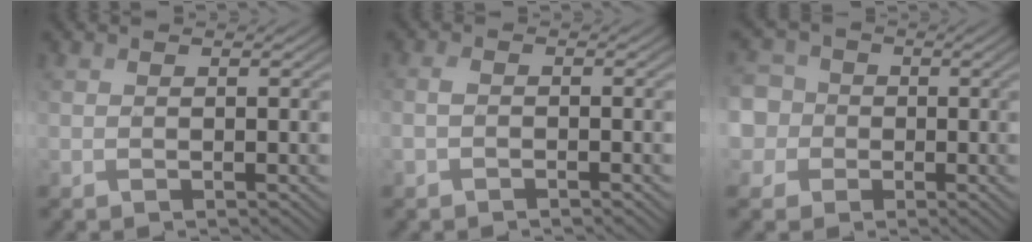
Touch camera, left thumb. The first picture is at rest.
{"total": 1.3, "force": [-0.7, 0.5, 1.0], "torque": [-0.024, 0.001, -0.019]}
{"total": 8.5, "force": [-0.4, 7.9, 2.9], "torque": [-0.110, 0.016, -0.049]}